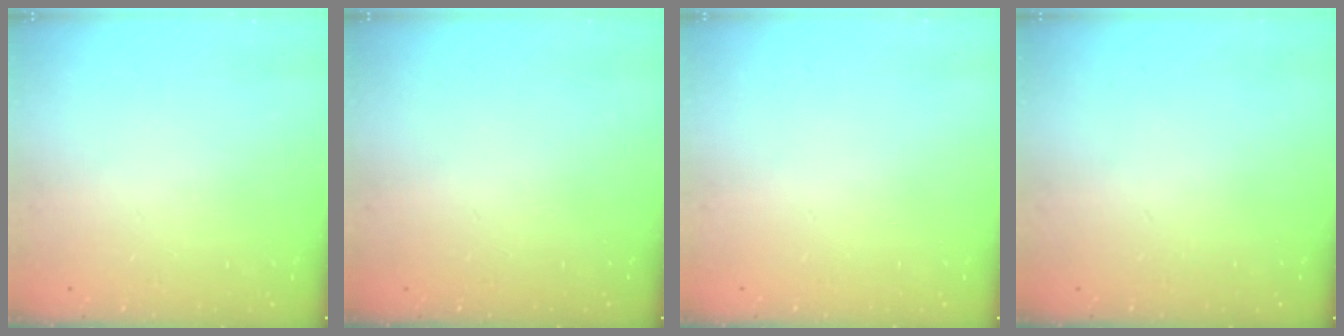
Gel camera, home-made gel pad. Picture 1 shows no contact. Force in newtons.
{"total": 0.0}
{"total": 0.0}
{"total": 0.0}